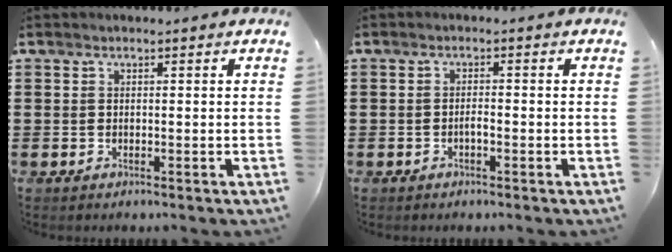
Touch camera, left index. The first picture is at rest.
{"total": 1.2, "force": [-0.6, 0.2, 1.0], "torque": [-0.020, -0.001, -0.010]}